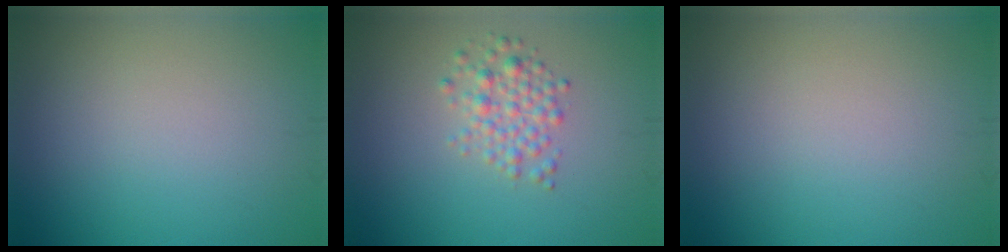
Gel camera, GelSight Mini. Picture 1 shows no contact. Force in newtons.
{"total": 2.5, "press": 2.5, "slide": 0.1}
{"total": 0.0}